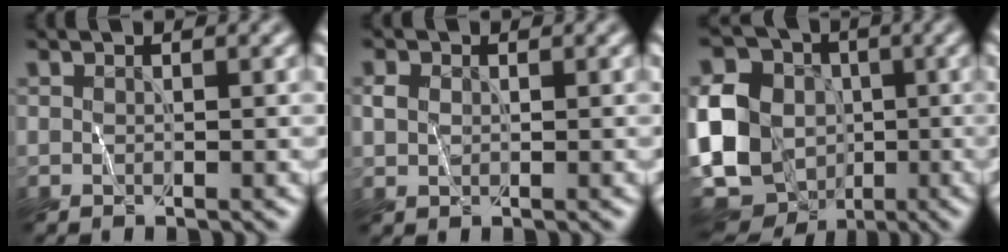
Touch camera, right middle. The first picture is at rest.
{"total": 1.4, "force": [0.3, 1.2, 0.8], "torque": [-0.019, 0.003, 0.006]}
{"total": 13.9, "force": [-1.9, 11.4, 7.7], "torque": [-0.172, -0.011, -0.034]}